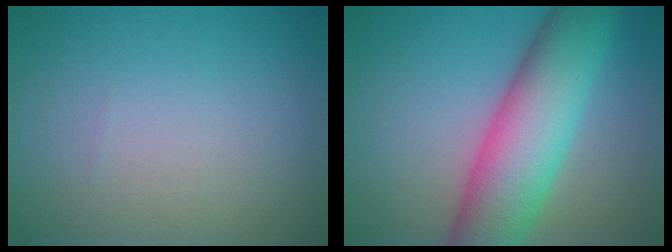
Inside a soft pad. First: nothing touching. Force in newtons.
{"total": 9.6, "press": 9.6, "slide": 0.2}